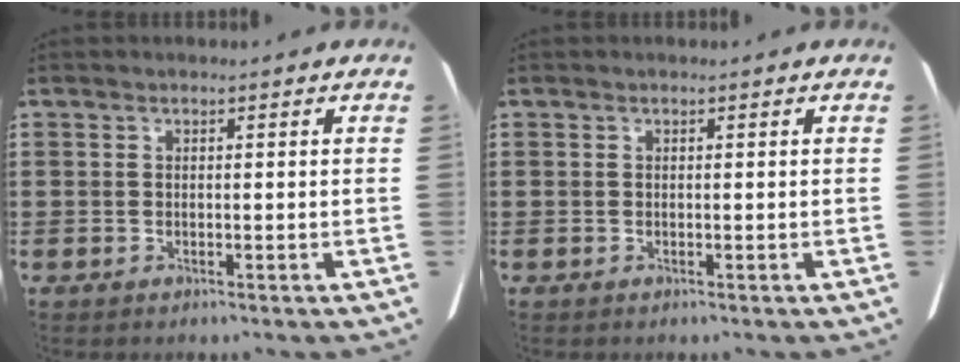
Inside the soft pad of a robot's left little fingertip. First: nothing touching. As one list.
[{"total": 0.0}]